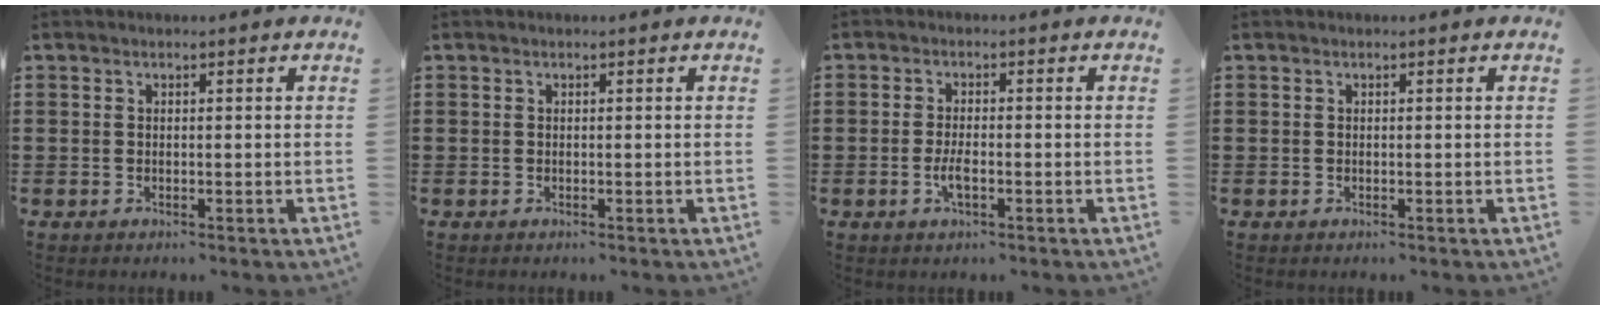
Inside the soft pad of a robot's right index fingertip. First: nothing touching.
{"total": 0.0}
{"total": 2.8, "force": [-0.9, 0.8, 2.5], "torque": [-0.052, -0.002, -0.018]}
{"total": 0.0}